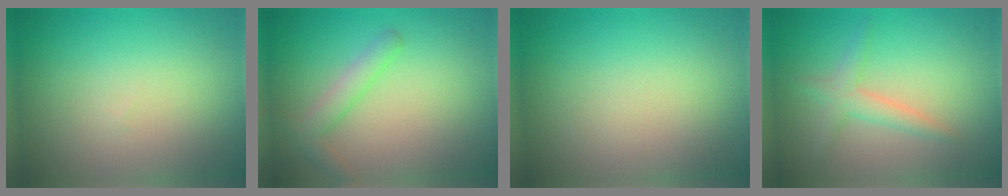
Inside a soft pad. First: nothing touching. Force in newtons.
{"total": 2.3, "press": 2.3, "slide": 0.1}
{"total": 0.0}
{"total": 2.1, "press": 2.1, "slide": 0.2}